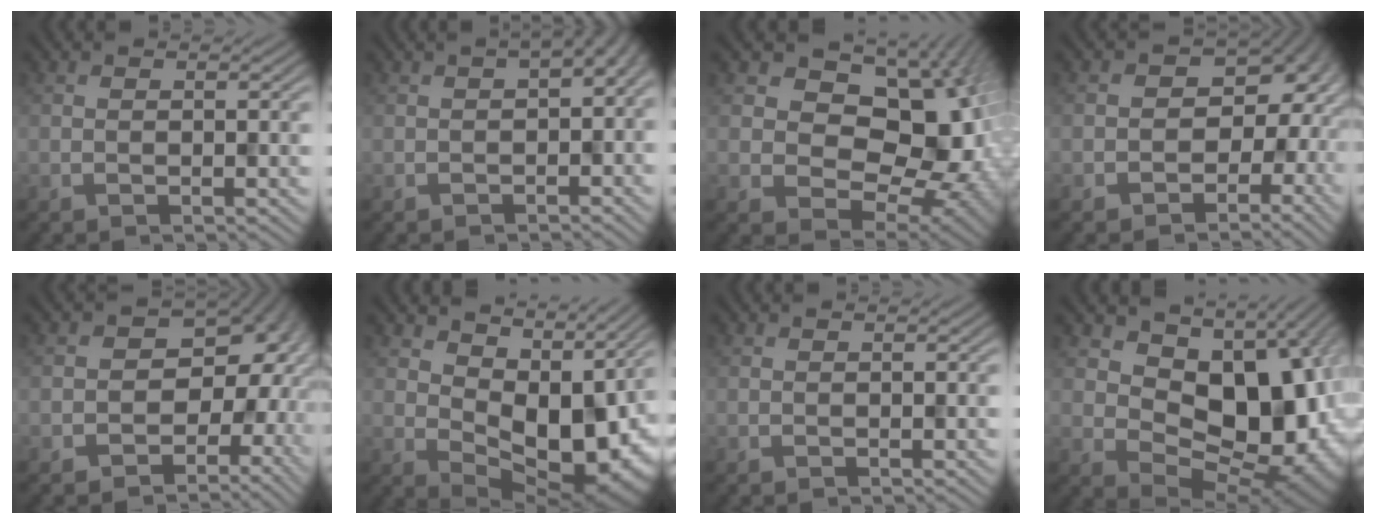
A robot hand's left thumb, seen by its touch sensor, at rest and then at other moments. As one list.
[{"total": 4.8, "force": [0.0, 2.4, 4.2], "torque": [-0.051, 0.003, -0.001]}, {"total": 16.4, "force": [2.3, 11.6, 11.3], "torque": [-0.138, 0.003, 0.047]}, {"total": 9.1, "force": [-1.4, 7.3, 5.3], "torque": [-0.046, -0.016, -0.022]}, {"total": 11.9, "force": [-1.7, 9.4, 7.1], "torque": [-0.059, -0.019, -0.033]}, {"total": 12.0, "force": [4.0, 7.0, 8.9], "torque": [-0.136, -0.017, 0.075]}, {"total": 0.0}, {"total": 15.7, "force": [2.5, 10.1, 11.8], "torque": [-0.149, -0.016, 0.057]}]